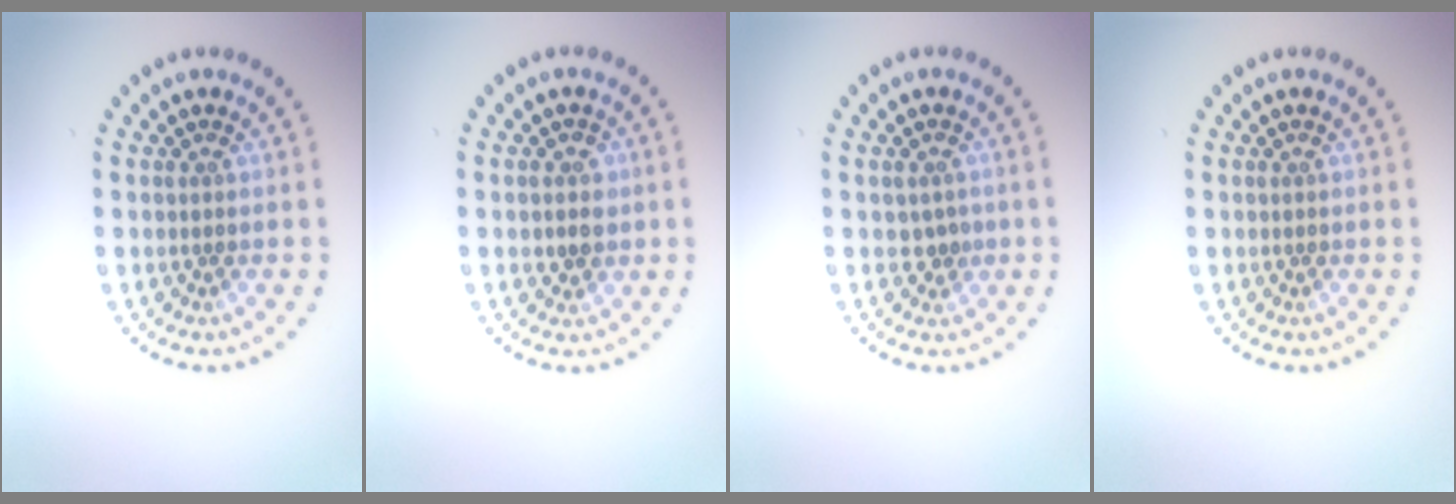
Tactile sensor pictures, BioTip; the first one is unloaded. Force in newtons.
{"total": 2.0, "press": 1.9, "slide": 0.5}
{"total": 1.3, "press": 1.1, "slide": 0.6}
{"total": 0.0}